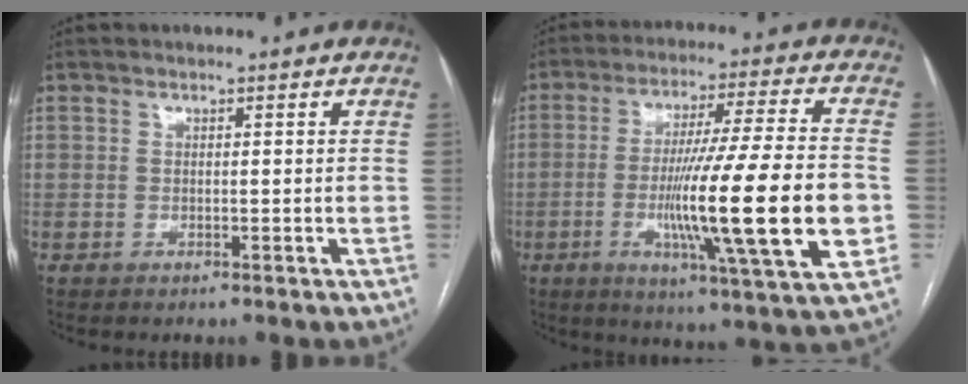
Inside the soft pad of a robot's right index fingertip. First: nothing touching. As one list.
[{"total": 20.7, "force": [-4.1, -0.1, 20.3], "torque": [-0.318, -0.016, -0.070]}]